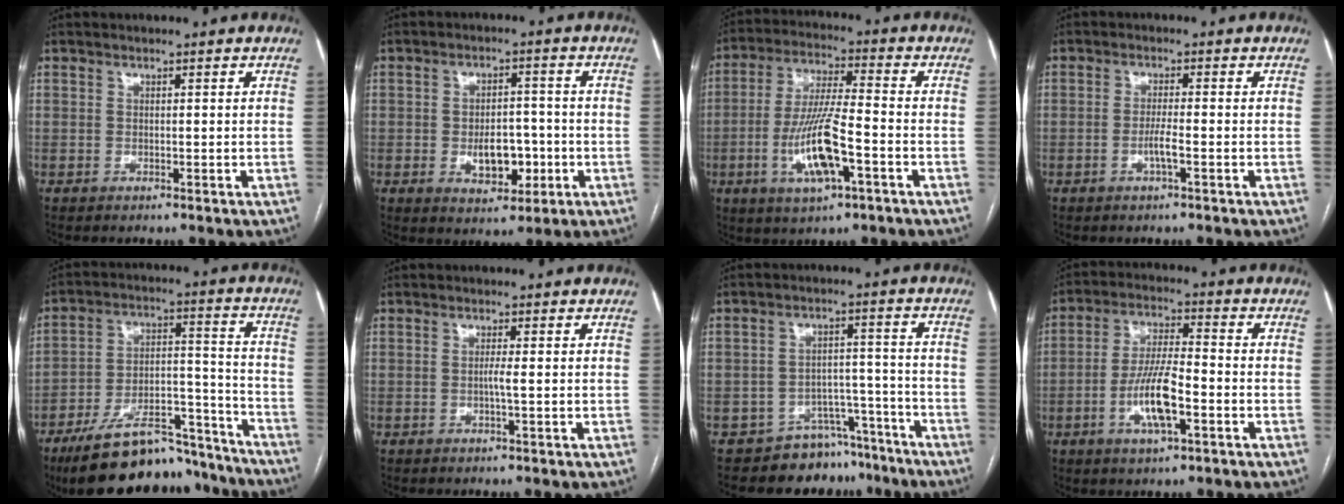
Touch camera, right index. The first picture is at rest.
{"total": 6.7, "force": [-1.7, 3.9, 5.2], "torque": [-0.079, 0.007, -0.019]}
{"total": 11.9, "force": [-4.0, 2.1, 11.1], "torque": [-0.224, -0.005, -0.070]}
{"total": 2.6, "force": [-1.0, -0.1, 2.4], "torque": [-0.047, -0.001, -0.022]}
{"total": 21.6, "force": [-18.5, 6.5, 9.1], "torque": [-0.123, 0.036, -0.285]}
{"total": 1.3, "force": [-0.2, -0.3, 1.3], "torque": [-0.024, 0.000, -0.006]}
{"total": 8.5, "force": [-7.1, 4.7, 0.3], "torque": [0.023, 0.063, -0.101]}
{"total": 9.4, "force": [-3.3, 2.1, 8.6], "torque": [-0.171, 0.003, -0.060]}